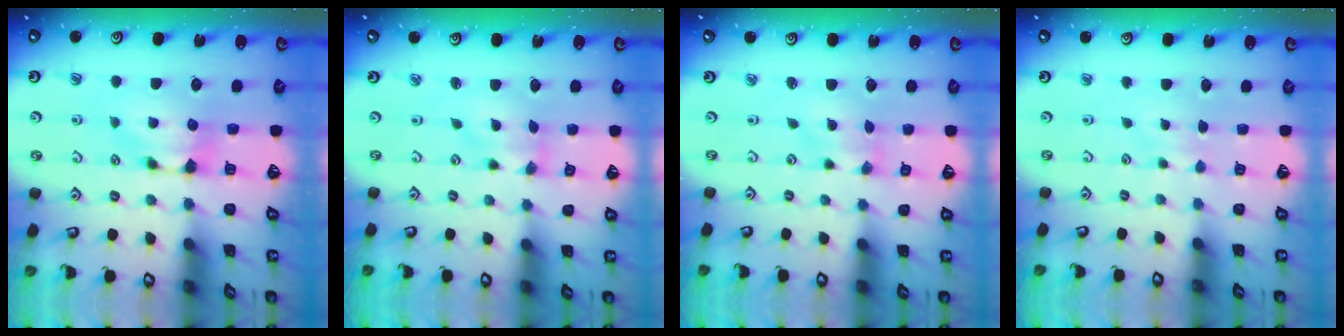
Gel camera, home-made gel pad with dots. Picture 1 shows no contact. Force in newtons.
{"total": 1.3, "press": 0.3, "slide": 1.2}
{"total": 2.1, "press": 1.8, "slide": 1.0}
{"total": 2.3, "press": 2.3, "slide": 0.3}